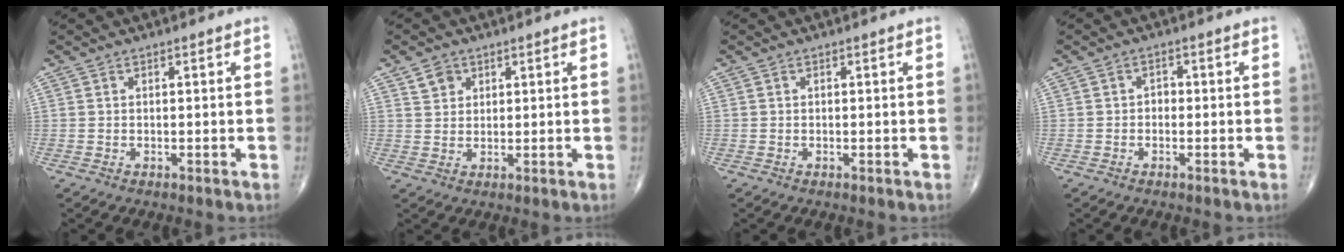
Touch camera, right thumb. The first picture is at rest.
{"total": 3.4, "force": [1.9, 2.6, 1.0], "torque": [-0.004, -0.011, 0.034]}
{"total": 0.0}
{"total": 1.4, "force": [-0.4, 1.1, 0.8], "torque": [0.000, 0.005, -0.012]}